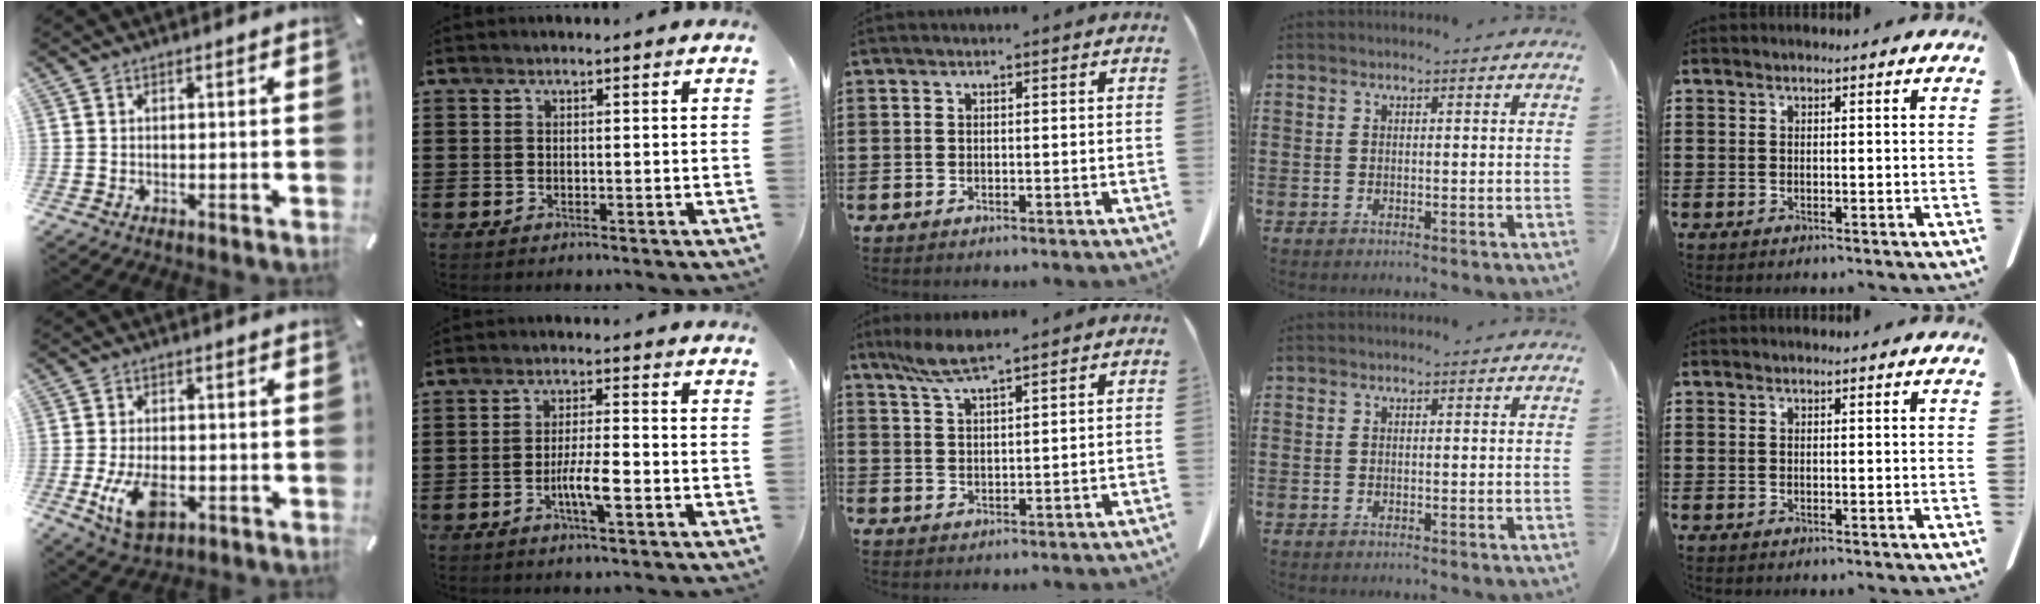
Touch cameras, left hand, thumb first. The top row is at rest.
{"thumb": {"total": 8.4, "force": [-2.4, 5.1, 6.3], "torque": [-0.137, -0.003, -0.045]}, "index": {"total": 5.1, "force": [-1.8, 1.0, 4.7], "torque": [-0.091, 0.000, -0.036]}, "middle": {"total": 5.3, "force": [3.9, 0.6, 3.5], "torque": [-0.077, 0.001, 0.071]}}